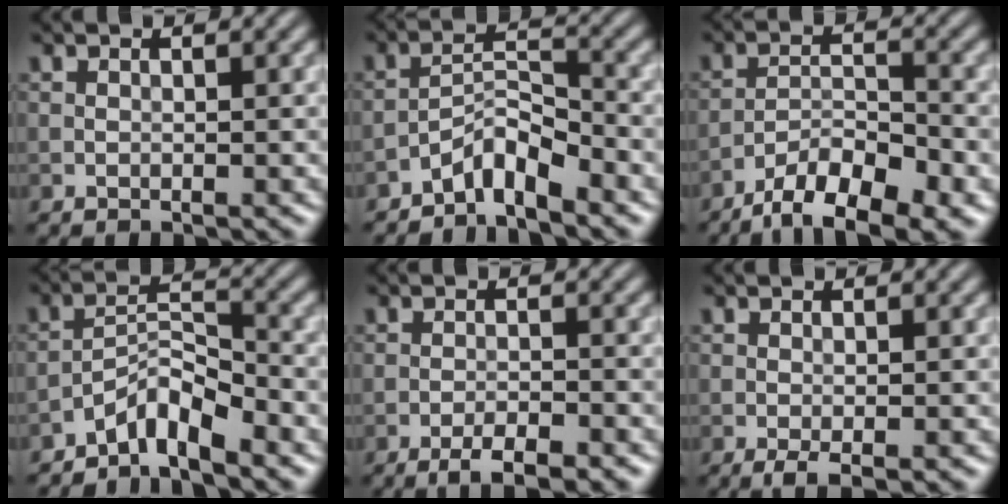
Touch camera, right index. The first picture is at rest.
{"total": 3.3, "force": [-2.8, 0.7, 1.7], "torque": [-0.031, 0.016, -0.057]}
{"total": 7.5, "force": [-5.2, 2.3, 4.9], "torque": [-0.079, 0.002, -0.090]}
{"total": 3.8, "force": [-3.1, 0.7, 2.0], "torque": [-0.035, 0.015, -0.064]}
{"total": 3.0, "force": [-2.1, 0.5, 2.0], "torque": [-0.035, 0.006, -0.039]}
{"total": 1.7, "force": [-0.8, 0.3, 1.4], "torque": [-0.028, -0.002, -0.016]}